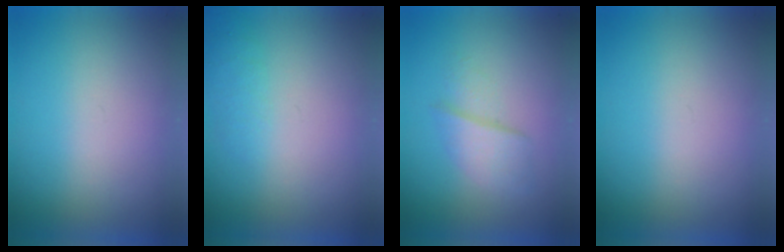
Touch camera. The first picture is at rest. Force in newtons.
{"total": 1.3}
{"total": 2.2}
{"total": 0.0}